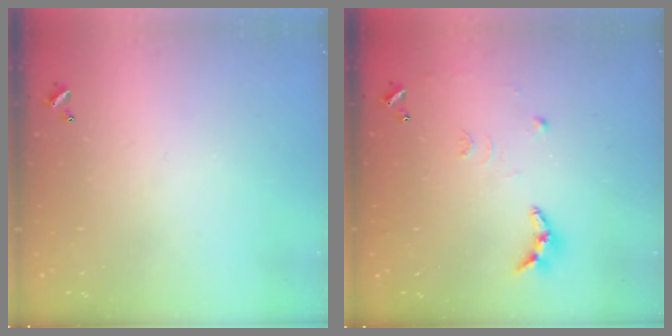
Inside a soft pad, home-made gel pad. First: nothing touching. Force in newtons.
{"total": 9.0, "press": 9.0, "slide": 0.5}